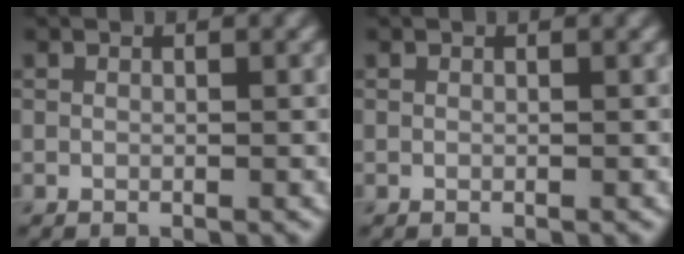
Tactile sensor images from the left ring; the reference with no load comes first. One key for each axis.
{"total": 0.0}